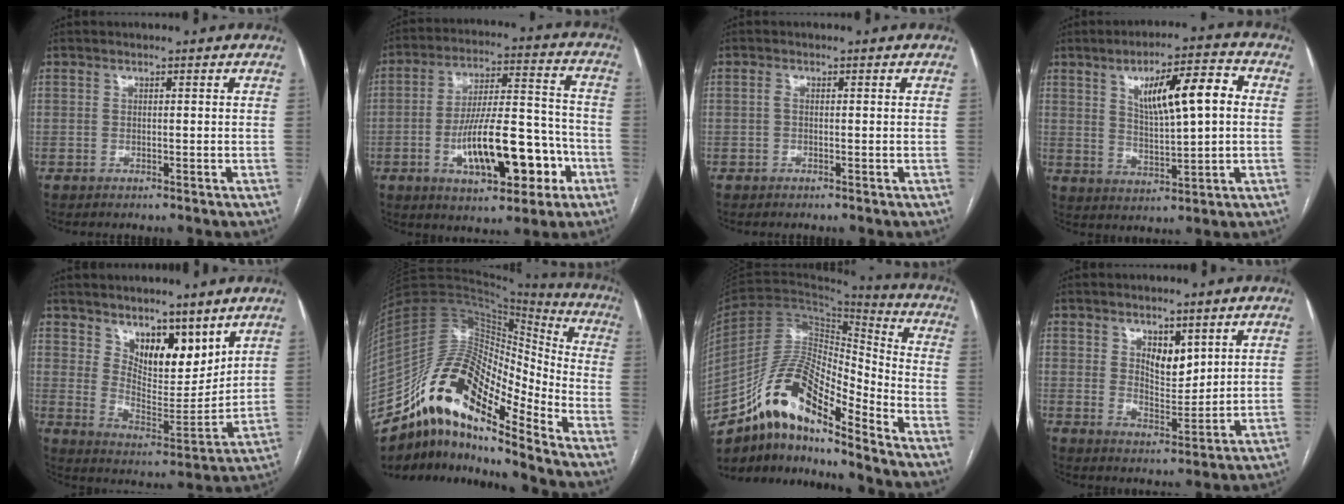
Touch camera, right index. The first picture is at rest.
{"total": 16.1, "force": [-5.7, 5.1, 14.2], "torque": [-0.236, 0.022, -0.081]}
{"total": 0.6, "force": [0.0, 0.3, 0.6], "torque": [-0.010, 0.002, -0.003]}
{"total": 11.3, "force": [2.9, 2.4, 10.6], "torque": [-0.170, 0.016, 0.051]}
{"total": 10.2, "force": [7.0, 4.6, 5.9], "torque": [-0.096, -0.008, 0.133]}
{"total": 19.2, "force": [-12.7, 5.3, 13.4], "torque": [-0.247, 0.044, -0.222]}
{"total": 15.6, "force": [-11.0, 3.6, 10.4], "torque": [-0.193, 0.033, -0.194]}
{"total": 5.4, "force": [2.8, 2.7, 3.7], "torque": [-0.061, -0.008, 0.054]}